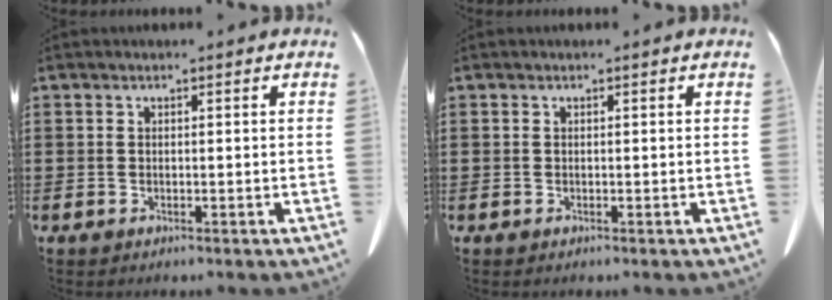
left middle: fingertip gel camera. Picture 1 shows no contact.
{"total": 0.0}